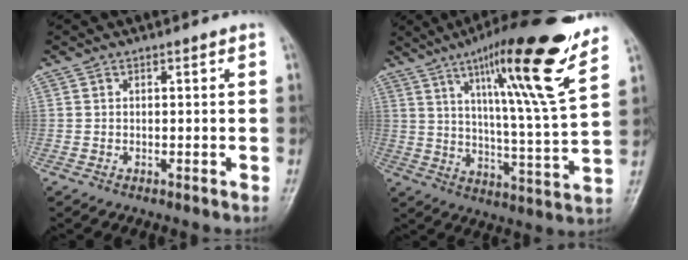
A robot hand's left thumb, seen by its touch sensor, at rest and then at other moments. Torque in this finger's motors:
{"motor_torque": [0.53, 0.57, 1.62, -1.15, 0.34]}